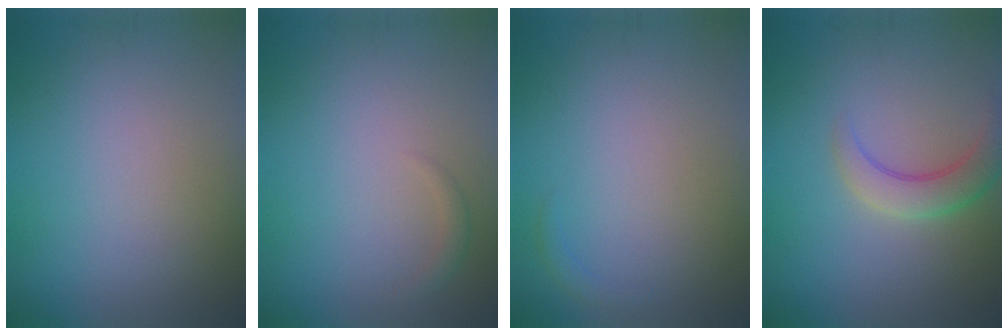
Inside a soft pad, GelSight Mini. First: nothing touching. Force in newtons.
{"total": 0.8, "press": 0.8, "slide": 0.1}
{"total": 0.7, "press": 0.7, "slide": 0.1}
{"total": 3.4, "press": 3.4, "slide": 0.1}